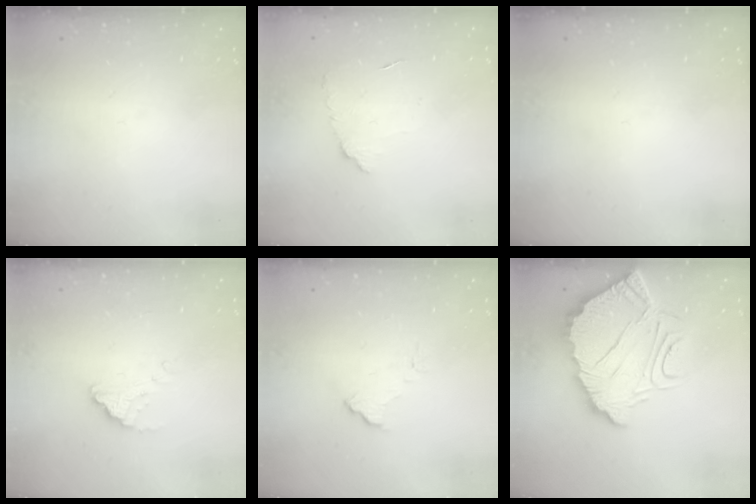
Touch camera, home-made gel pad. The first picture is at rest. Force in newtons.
{"total": 5.0, "press": 5.0, "slide": 0.3}
{"total": 0.0}
{"total": 1.9, "press": 1.9, "slide": 0.0}
{"total": 5.0, "press": 5.0, "slide": 0.5}
{"total": 11.7, "press": 11.7, "slide": 0.9}